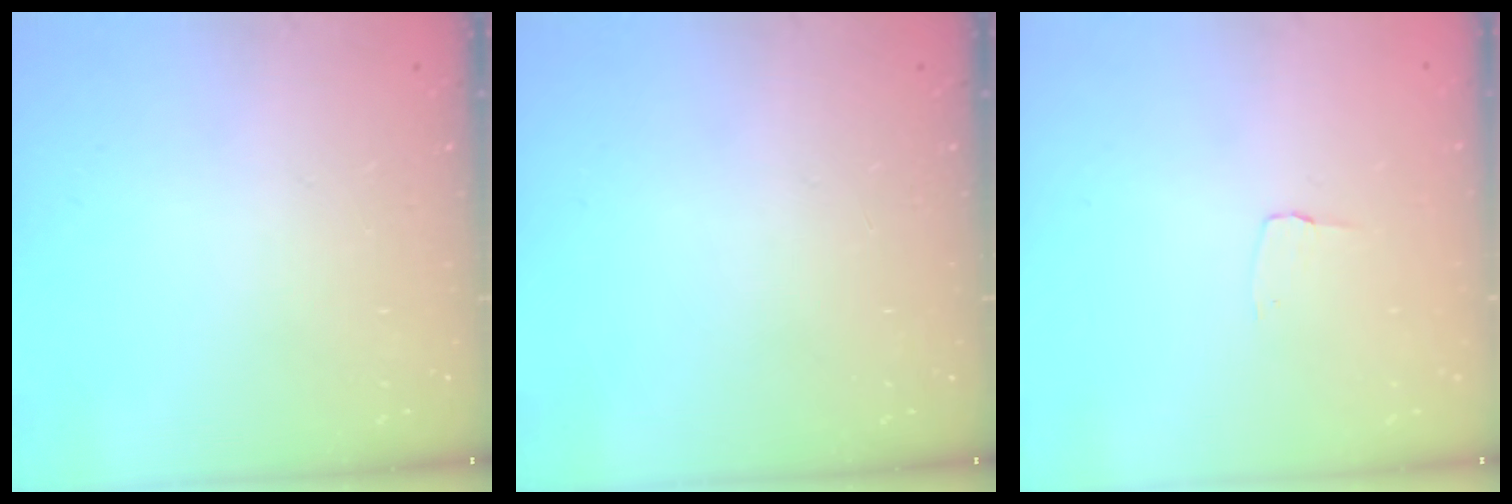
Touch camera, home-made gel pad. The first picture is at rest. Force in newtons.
{"total": 0.0}
{"total": 2.6, "press": 2.6, "slide": 0.2}